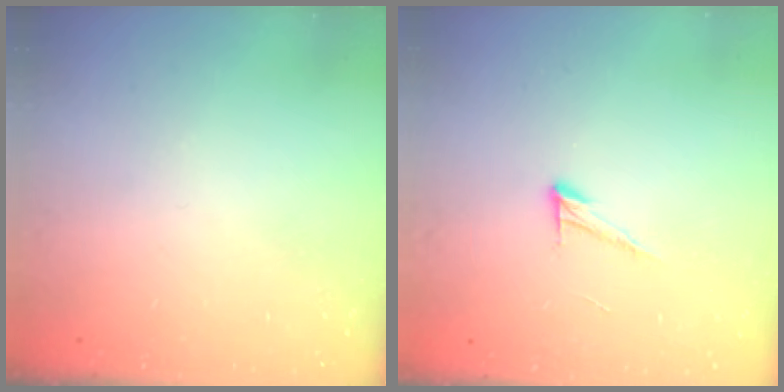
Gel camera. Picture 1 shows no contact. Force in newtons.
{"total": 7.1, "press": 7.0, "slide": 0.4}